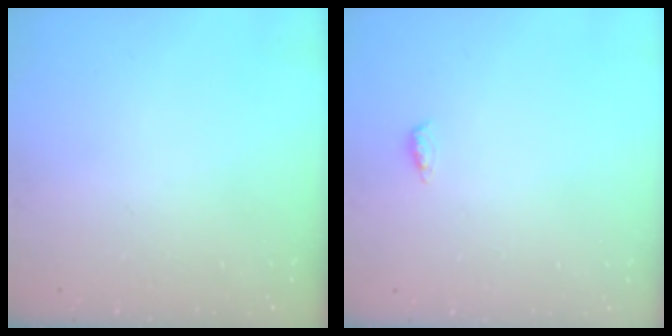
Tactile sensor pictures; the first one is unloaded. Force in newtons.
{"total": 3.8, "press": 3.6, "slide": 1.2}